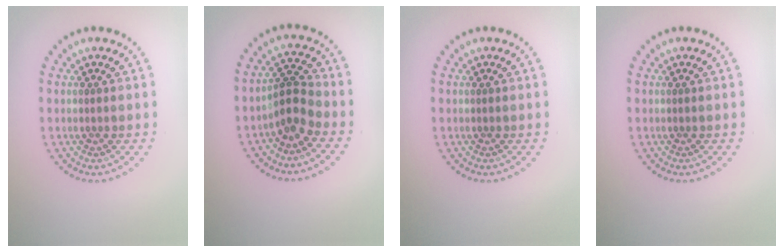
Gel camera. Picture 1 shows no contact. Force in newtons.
{"total": 2.5, "press": 2.0, "slide": 1.5}
{"total": 0.0}
{"total": 0.0}